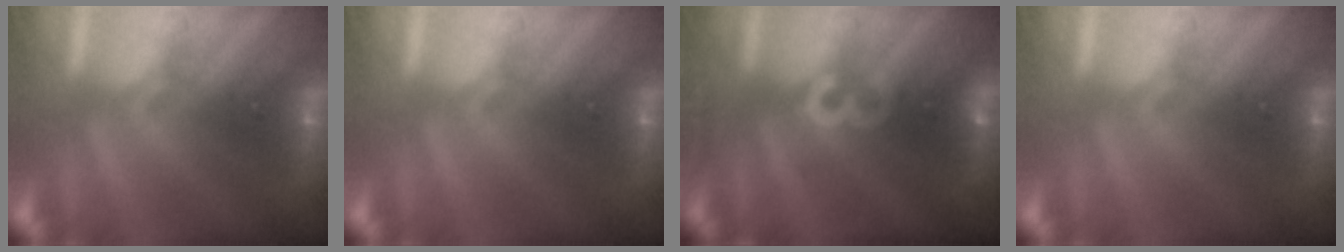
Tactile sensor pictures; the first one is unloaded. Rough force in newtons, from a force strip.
{"total": 0.0}
{"total": 3.3}
{"total": 0.0}